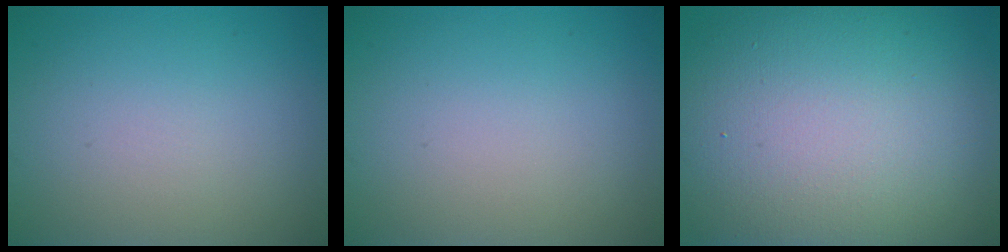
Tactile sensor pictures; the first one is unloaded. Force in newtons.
{"total": 0.0}
{"total": 17.2, "press": 17.2, "slide": 1.3}